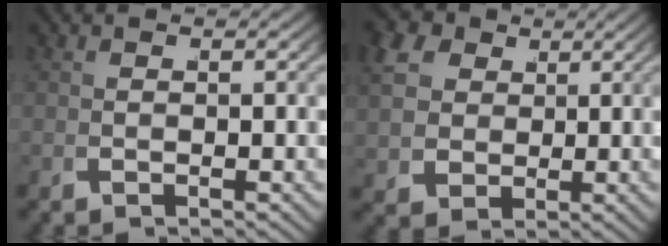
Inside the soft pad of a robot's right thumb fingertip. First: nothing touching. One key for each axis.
{"total": 8.2, "fx": 2.5, "fy": 6.8, "fz": 3.8, "tx": -0.100, "ty": -0.018, "tz": 0.048}